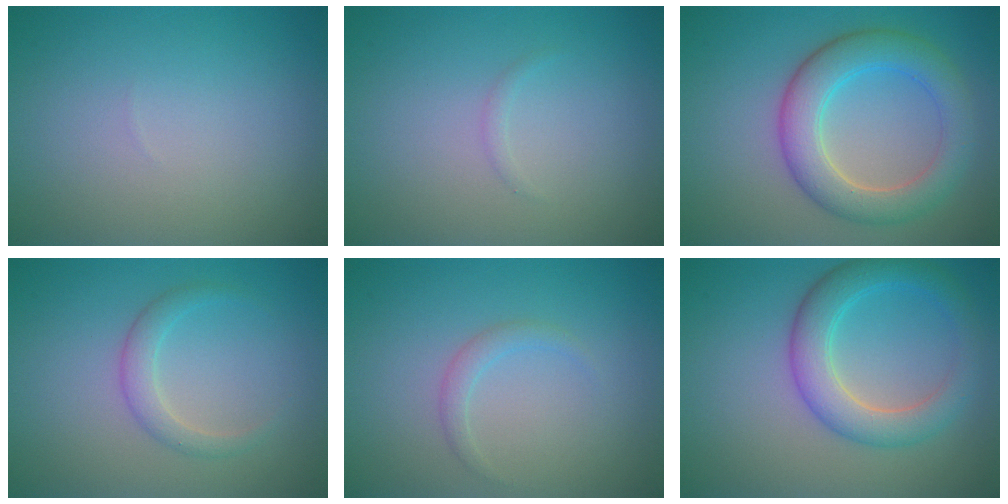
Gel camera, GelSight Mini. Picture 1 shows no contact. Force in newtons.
{"total": 0.5, "press": 0.5, "slide": 0.0}
{"total": 5.7, "press": 5.7, "slide": 0.2}
{"total": 1.9, "press": 1.9, "slide": 0.1}
{"total": 1.2, "press": 1.1, "slide": 0.1}
{"total": 4.7, "press": 4.7, "slide": 0.1}